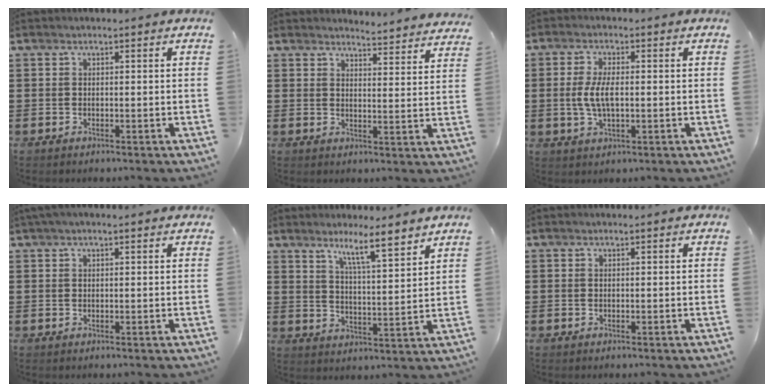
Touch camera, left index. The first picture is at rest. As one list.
[{"total": 4.0, "force": [4.0, -0.1, 0.3], "torque": [-0.014, -0.027, 0.070]}, {"total": 5.1, "force": [0.0, 2.1, 4.7], "torque": [-0.111, -0.004, -0.008]}, {"total": 1.4, "force": [0.9, 0.2, 1.0], "torque": [-0.021, 0.001, 0.017]}, {"total": 7.3, "force": [5.9, 0.2, 4.3], "torque": [-0.076, -0.033, 0.095]}, {"total": 0.0}]